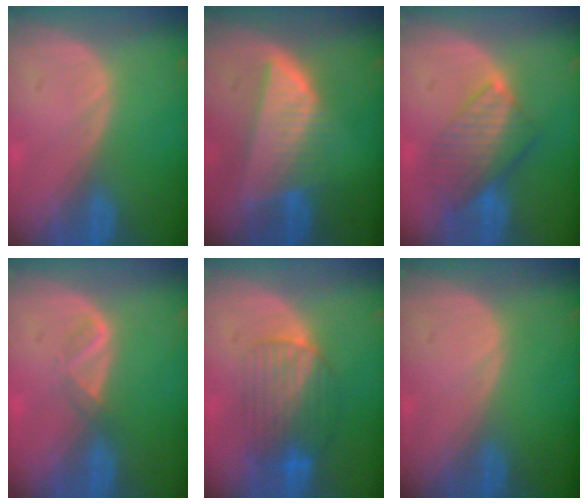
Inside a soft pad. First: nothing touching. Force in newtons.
{"total": 8.2, "press": 7.3, "slide": 3.9}
{"total": 8.4, "press": 7.2, "slide": 4.2}
{"total": 1.9, "press": 1.8, "slide": 0.7}
{"total": 7.4, "press": 7.2, "slide": 1.7}
{"total": 0.0}